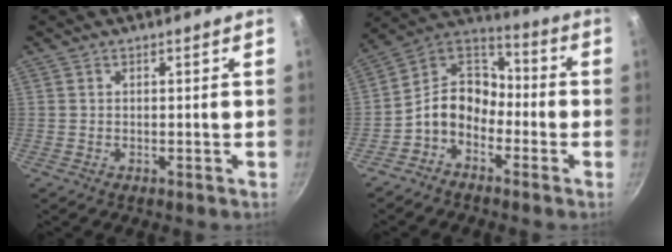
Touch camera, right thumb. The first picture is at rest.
{"total": 10.5, "force": [-4.3, 7.7, 5.7], "torque": [-0.072, 0.067, -0.111]}